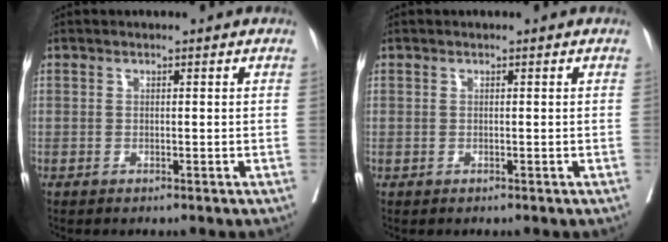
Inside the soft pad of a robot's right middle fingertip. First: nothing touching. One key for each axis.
{"total": 0.0}